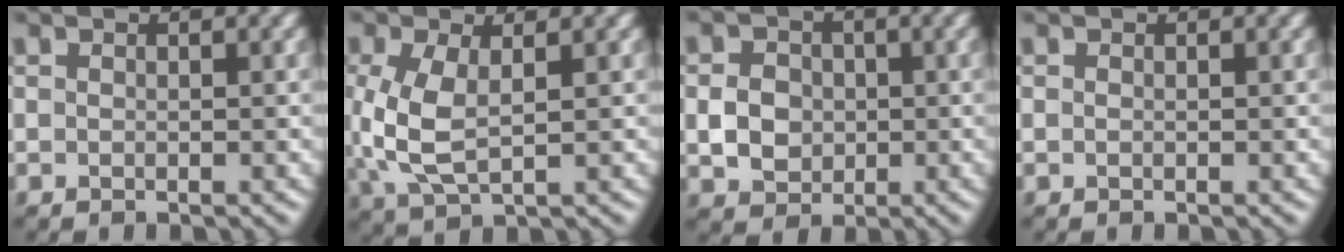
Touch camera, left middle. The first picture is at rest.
{"total": 5.1, "force": [0.4, 2.6, 4.4], "torque": [-0.117, -0.003, 0.012]}
{"total": 3.6, "force": [-0.3, 3.1, 1.8], "torque": [-0.034, -0.001, -0.006]}
{"total": 0.0}